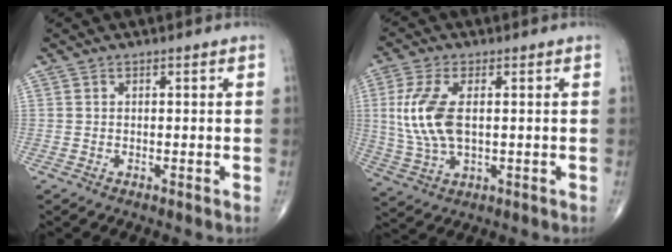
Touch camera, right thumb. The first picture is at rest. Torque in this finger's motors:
{"motor_torque": [-0.33, 0.95, 1.09, 0.19, 0.15]}